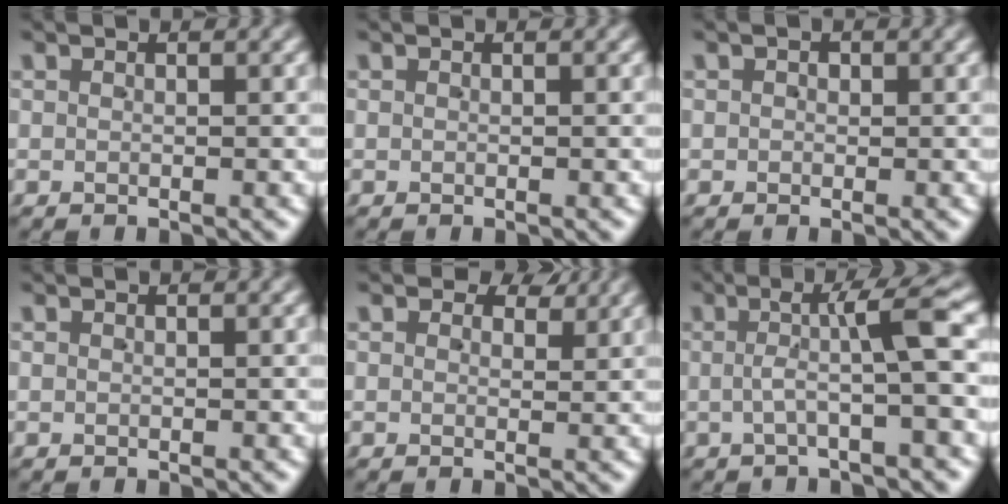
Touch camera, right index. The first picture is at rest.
{"total": 0.0}
{"total": 0.6, "force": [-0.2, 0.6, 0.0], "torque": [0.006, -0.003, -0.002]}
{"total": 0.0}
{"total": 1.7, "force": [1.3, 0.9, 0.6], "torque": [-0.003, -0.005, 0.019]}
{"total": 3.6, "force": [-0.4, -0.7, 3.5], "torque": [-0.054, 0.004, -0.005]}